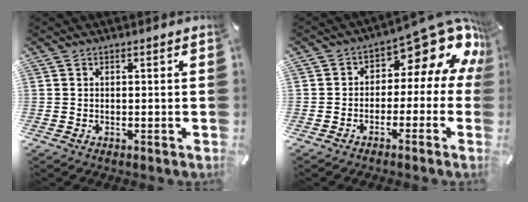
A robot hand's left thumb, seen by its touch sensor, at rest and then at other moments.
{"total": 13.5, "force": [7.1, 6.5, 9.5], "torque": [-0.126, -0.061, 0.112]}